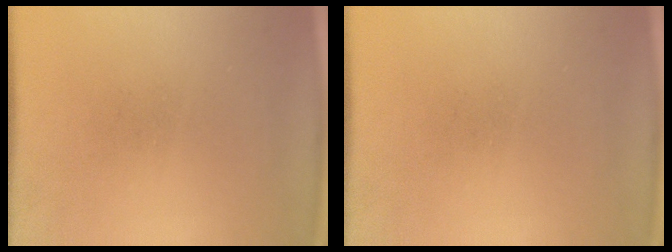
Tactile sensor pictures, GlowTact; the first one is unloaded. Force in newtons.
{"total": 0.0}